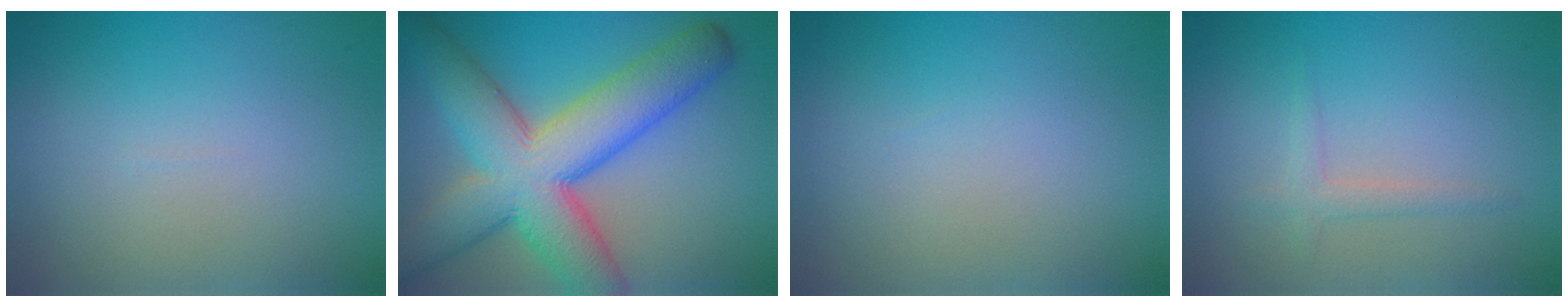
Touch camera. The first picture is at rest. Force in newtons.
{"total": 11.7, "press": 11.7, "slide": 0.5}
{"total": 0.0}
{"total": 1.3, "press": 1.3, "slide": 0.0}